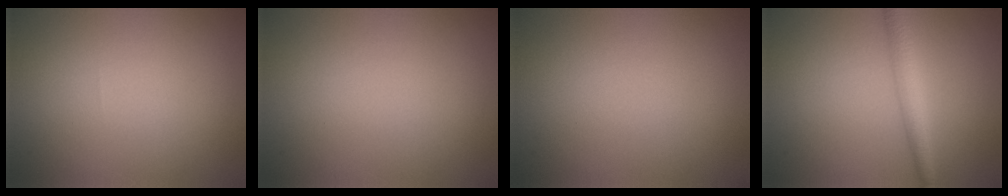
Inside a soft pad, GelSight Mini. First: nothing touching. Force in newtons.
{"total": 0.0}
{"total": 0.0}
{"total": 2.7, "press": 2.7, "slide": 0.1}